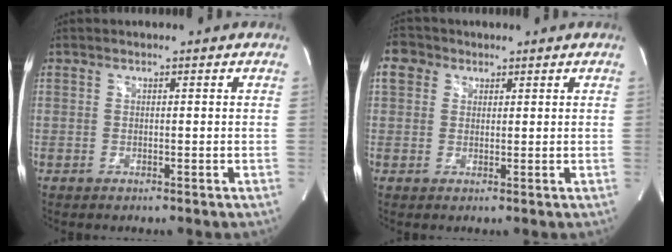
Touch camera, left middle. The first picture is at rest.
{"total": 3.7, "force": [1.7, 3.0, 1.2], "torque": [-0.028, 0.018, 0.034]}